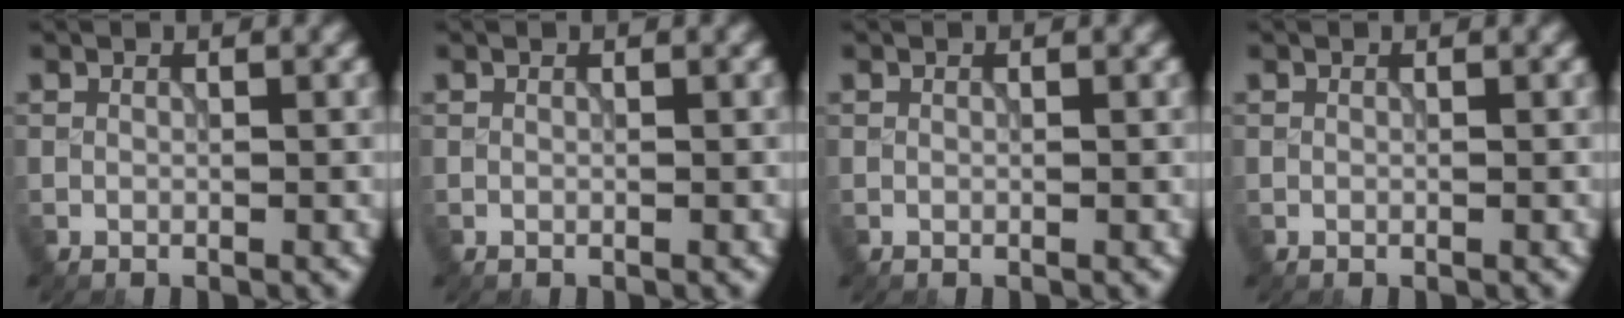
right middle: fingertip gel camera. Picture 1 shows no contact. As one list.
[{"total": 0.0}, {"total": 0.0}, {"total": 0.0}]